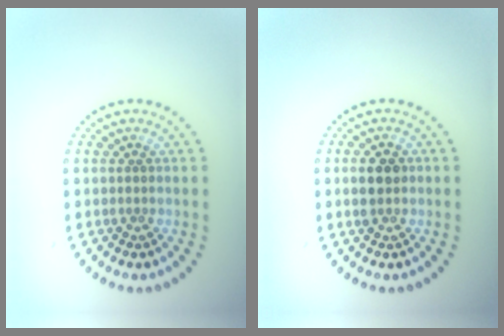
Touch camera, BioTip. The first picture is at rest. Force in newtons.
{"total": 2.2, "press": 2.2, "slide": 0.2}